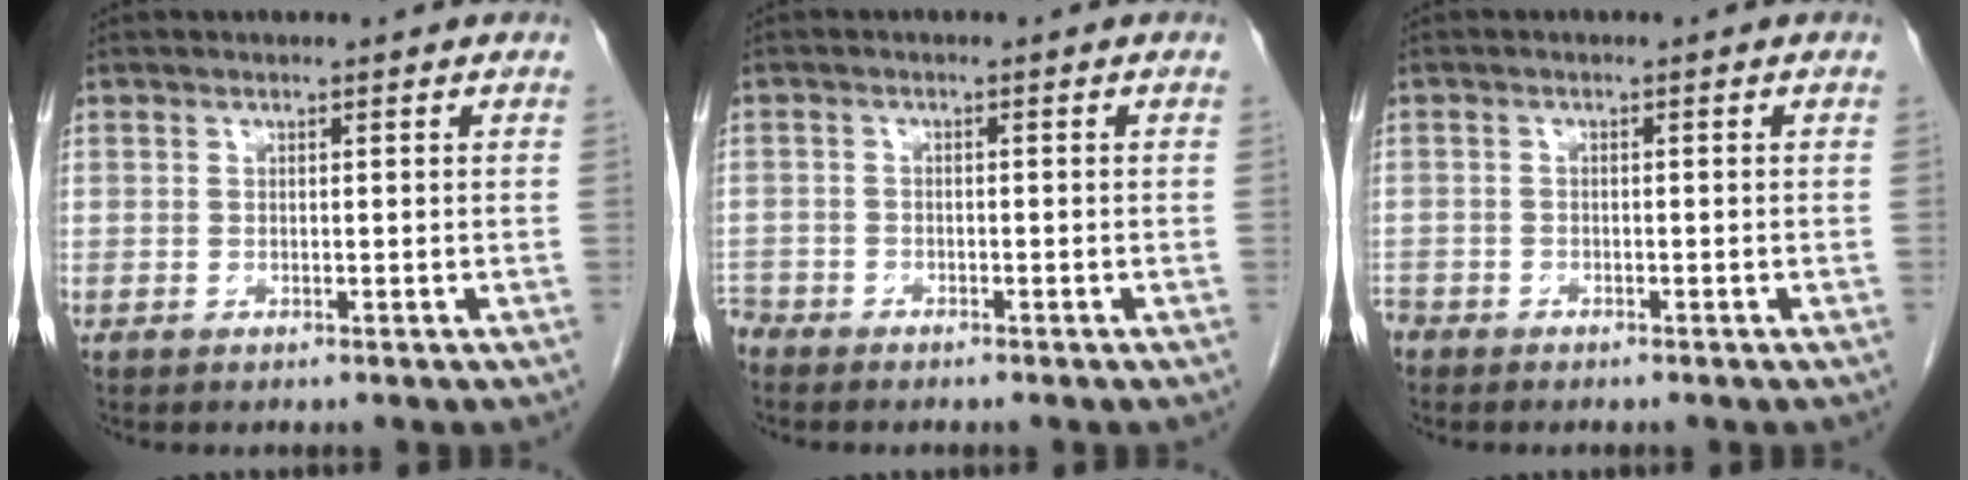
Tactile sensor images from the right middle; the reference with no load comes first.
{"total": 3.4, "force": [-3.2, 1.1, 0.5], "torque": [-0.006, -0.004, -0.057]}
{"total": 2.7, "force": [-2.3, 1.3, 0.6], "torque": [-0.013, 0.000, -0.042]}